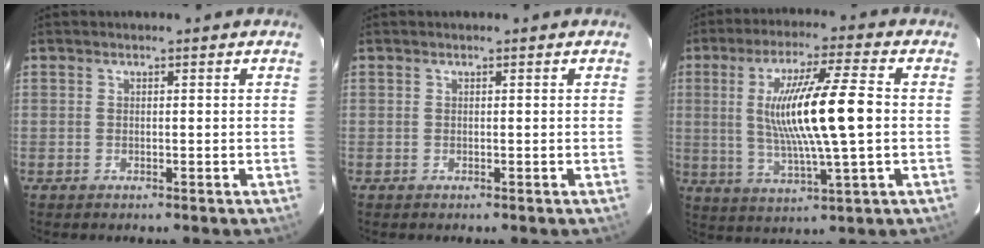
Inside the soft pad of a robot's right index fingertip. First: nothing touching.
{"total": 0.0}
{"total": 14.4, "force": [0.6, 0.4, 14.4], "torque": [-0.271, -0.001, 0.011]}